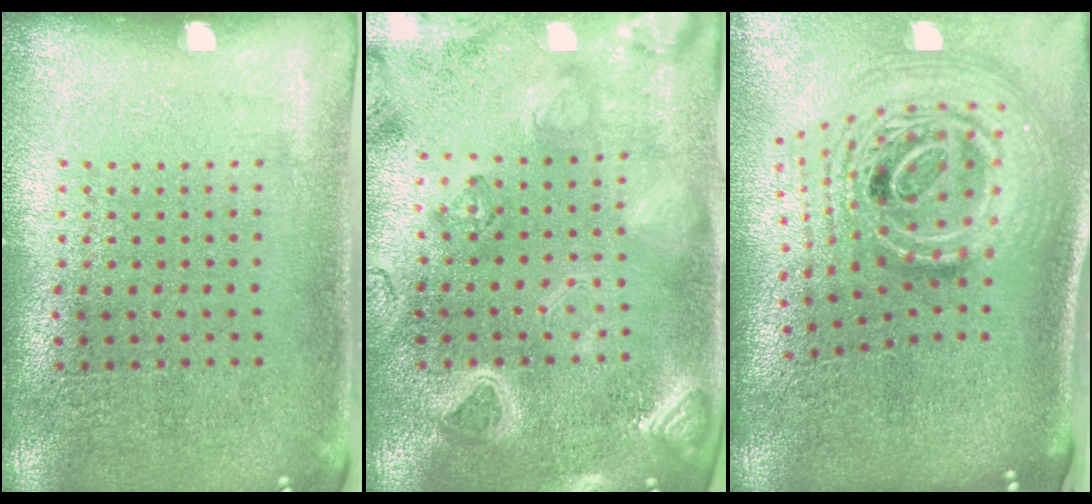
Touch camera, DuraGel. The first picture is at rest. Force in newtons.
{"total": 3.3, "press": 3.1, "slide": 1.0}
{"total": 2.6, "press": 1.8, "slide": 1.9}